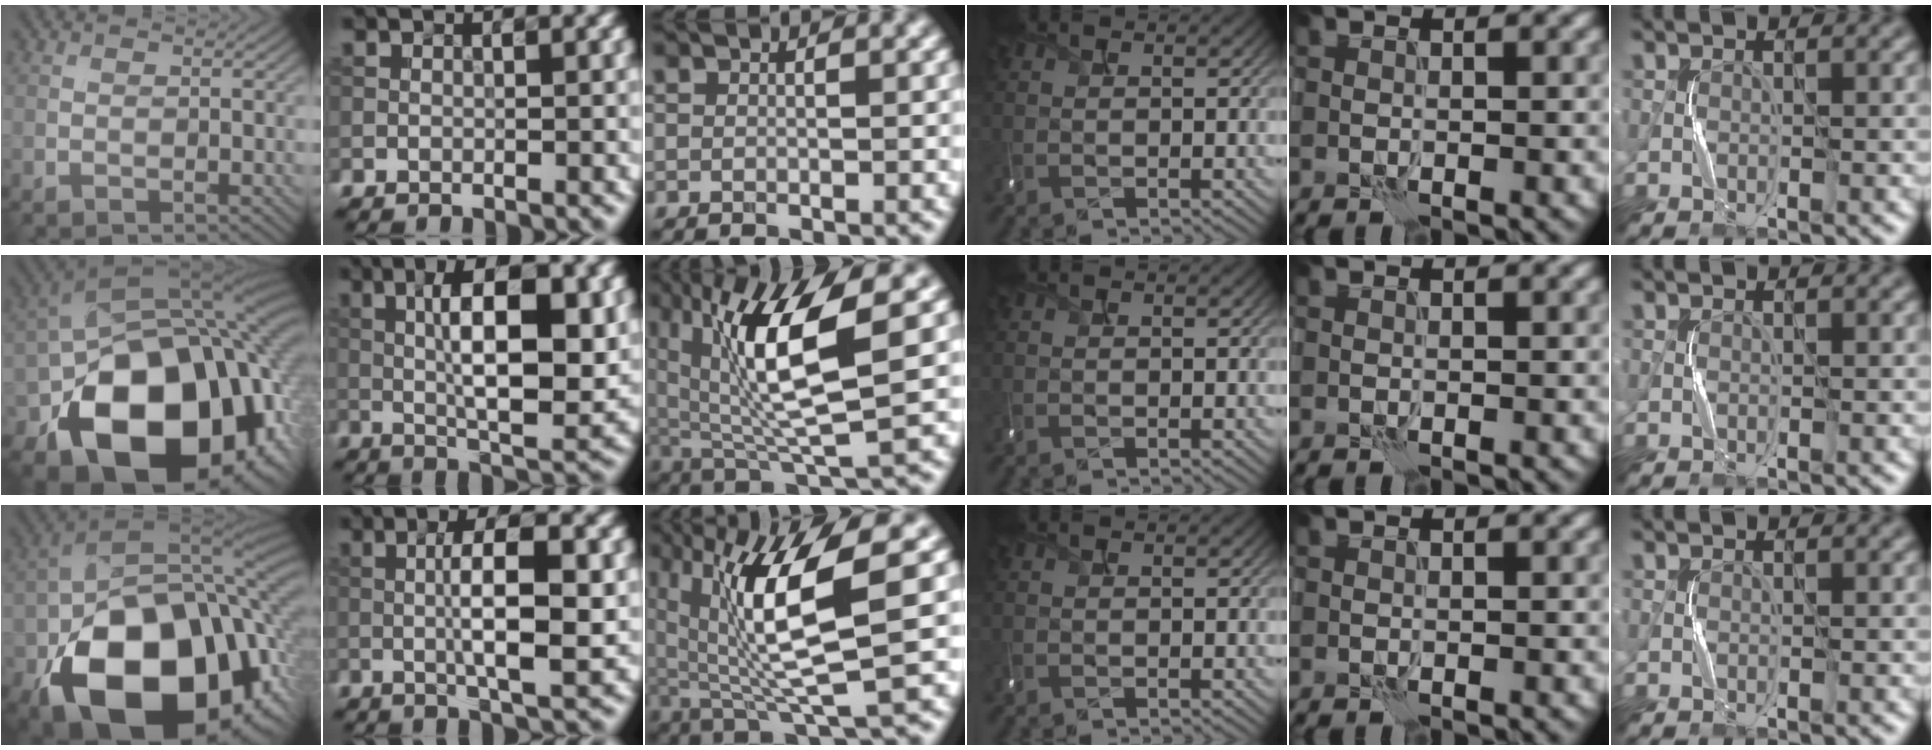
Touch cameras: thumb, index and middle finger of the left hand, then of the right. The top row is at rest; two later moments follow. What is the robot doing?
{"motion": "shake", "object": "tambourine"}